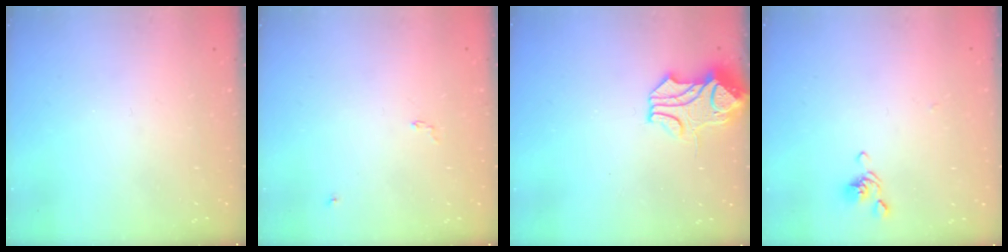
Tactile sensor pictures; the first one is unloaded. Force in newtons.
{"total": 2.5, "press": 2.5, "slide": 0.3}
{"total": 1.6, "press": 0.9, "slide": 1.3}
{"total": 2.1, "press": 2.0, "slide": 0.7}